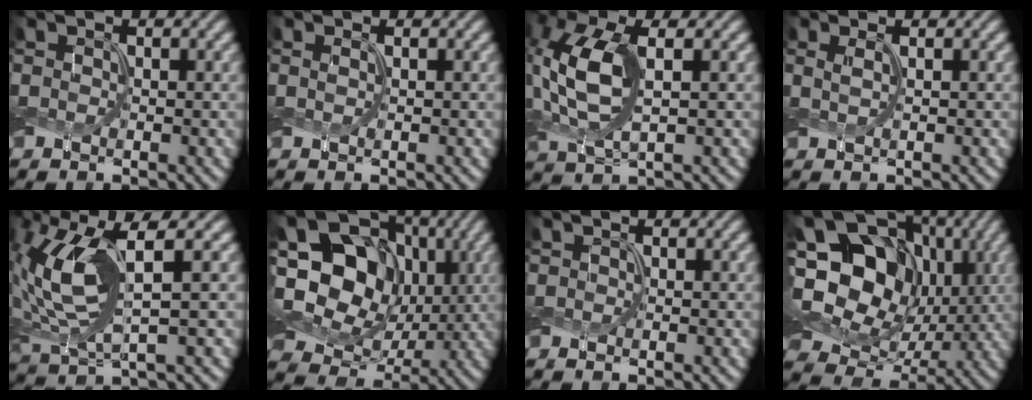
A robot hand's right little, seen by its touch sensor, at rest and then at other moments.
{"total": 0.6, "force": [0.1, 0.3, 0.6], "torque": [-0.013, 0.004, -0.004]}
{"total": 8.0, "force": [0.0, 4.1, 6.8], "torque": [-0.179, 0.006, -0.001]}
{"total": 1.2, "force": [0.0, 0.3, 1.2], "torque": [-0.025, 0.005, -0.005]}
{"total": 8.3, "force": [0.6, 3.2, 7.6], "torque": [-0.189, -0.003, 0.019]}
{"total": 13.9, "force": [0.6, 11.6, 7.6], "torque": [-0.170, 0.019, 0.008]}
{"total": 0.0}
{"total": 15.5, "force": [0.8, 12.9, 8.6], "torque": [-0.179, 0.016, 0.013]}